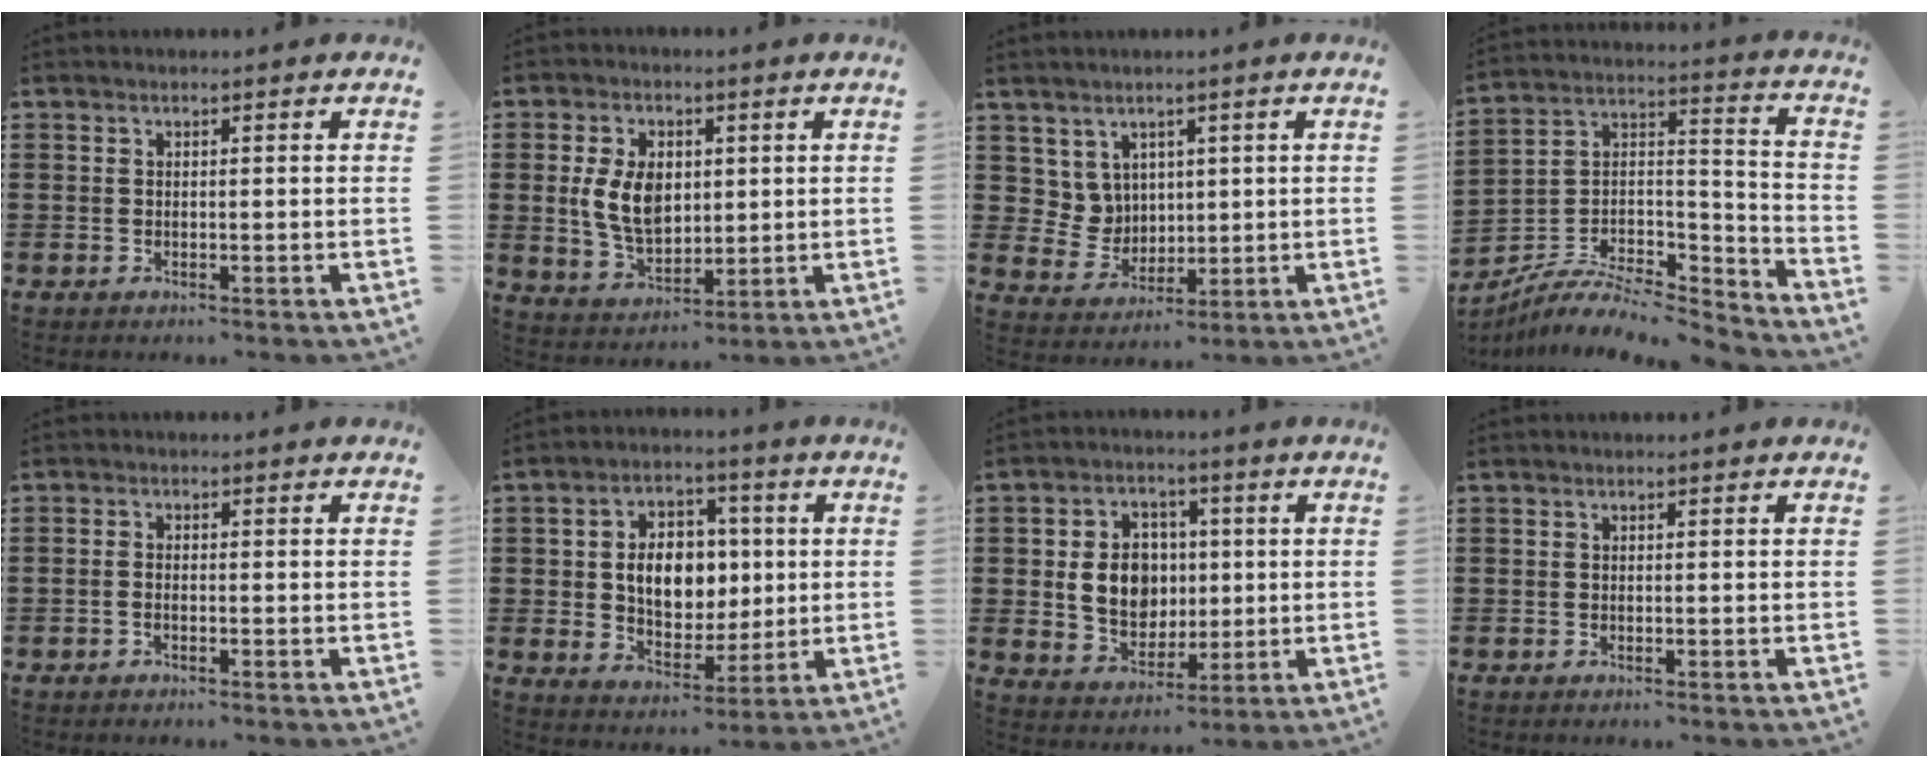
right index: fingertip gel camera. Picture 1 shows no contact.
{"total": 8.4, "force": [1.3, 5.4, 6.3], "torque": [-0.141, 0.005, 0.020]}
{"total": 4.9, "force": [2.7, 4.0, 0.6], "torque": [-0.035, 0.002, 0.052]}
{"total": 7.4, "force": [-6.1, 3.0, 3.0], "torque": [-0.061, 0.002, -0.120]}
{"total": 0.9, "force": [-0.7, 0.3, 0.5], "torque": [-0.012, -0.004, -0.012]}
{"total": 8.5, "force": [0.9, 6.4, 5.6], "torque": [-0.102, 0.013, 0.012]}
{"total": 8.0, "force": [0.5, 6.7, 4.3], "torque": [-0.093, 0.013, 0.005]}
{"total": 0.0}